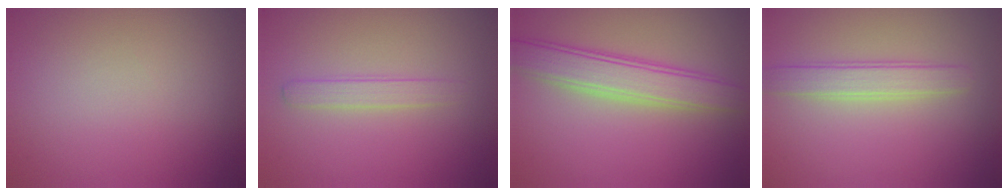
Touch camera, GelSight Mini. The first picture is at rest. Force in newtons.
{"total": 1.6, "press": 1.6, "slide": 0.0}
{"total": 4.7, "press": 4.7, "slide": 0.2}
{"total": 2.6, "press": 2.6, "slide": 0.2}